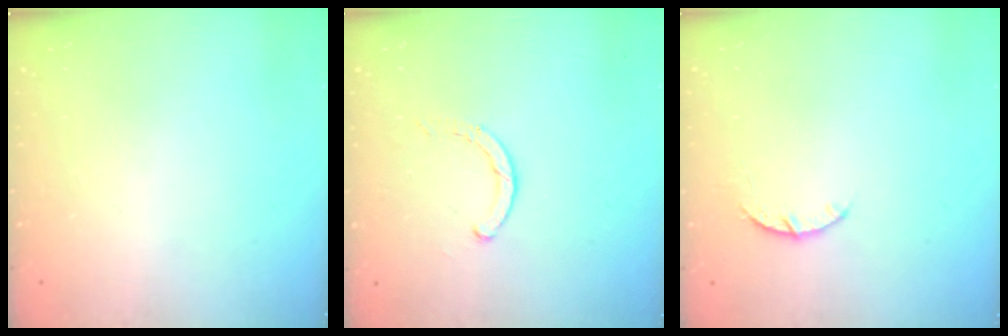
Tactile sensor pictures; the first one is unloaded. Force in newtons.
{"total": 1.9, "press": 1.8, "slide": 0.3}
{"total": 3.0, "press": 2.9, "slide": 0.5}